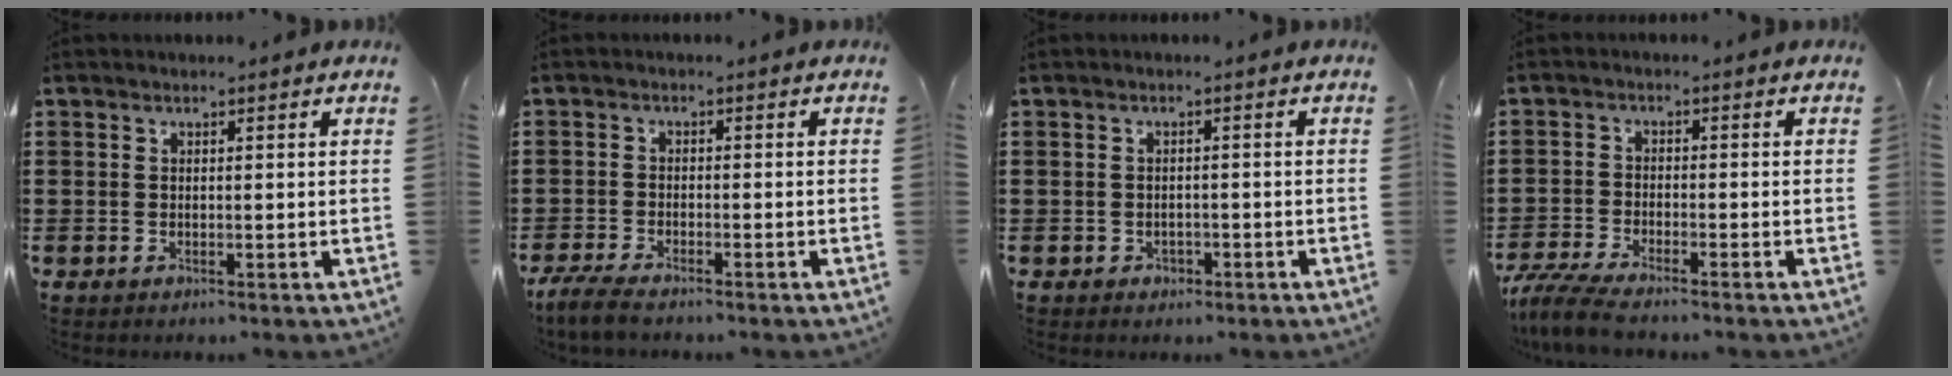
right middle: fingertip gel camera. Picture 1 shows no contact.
{"total": 2.9, "force": [-2.5, 0.1, 1.3], "torque": [-0.044, -0.008, -0.056]}
{"total": 0.0}
{"total": 4.4, "force": [-4.0, 0.0, 1.9], "torque": [-0.059, -0.019, -0.084]}